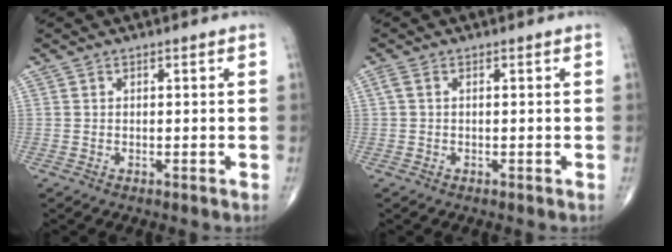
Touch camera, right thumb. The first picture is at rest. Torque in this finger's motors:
{"motor_torque": [0.12, 0.41, 0.08, 0.03, -0.02]}